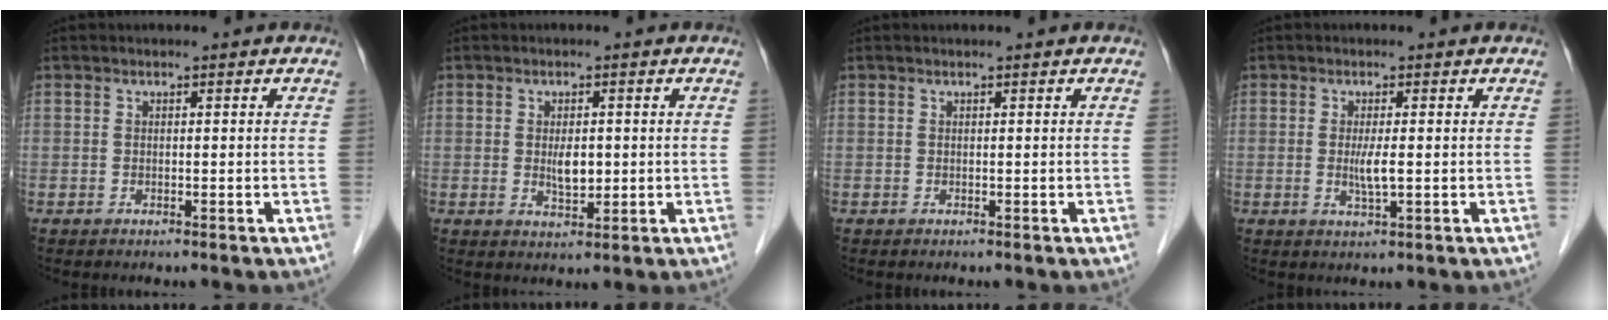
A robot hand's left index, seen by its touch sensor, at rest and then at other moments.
{"total": 3.2, "force": [0.0, 1.4, 2.9], "torque": [-0.052, -0.006, 0.003]}
{"total": 0.0}
{"total": 2.7, "force": [-0.2, 0.1, 2.7], "torque": [-0.057, -0.009, -0.003]}